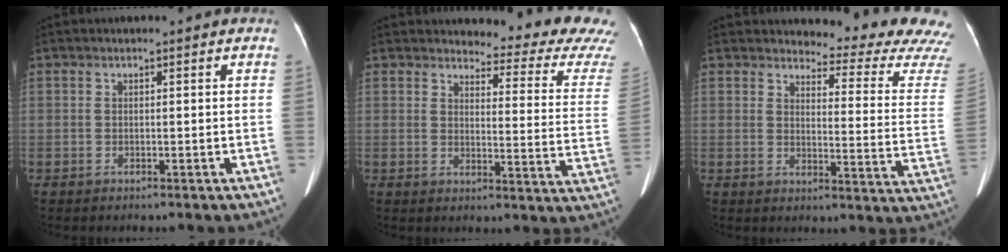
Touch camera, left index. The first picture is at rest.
{"total": 16.0, "force": [15.6, 0.5, 3.5], "torque": [-0.028, -0.121, 0.151]}
{"total": 16.5, "force": [16.2, 0.2, 3.0], "torque": [-0.024, -0.137, 0.161]}